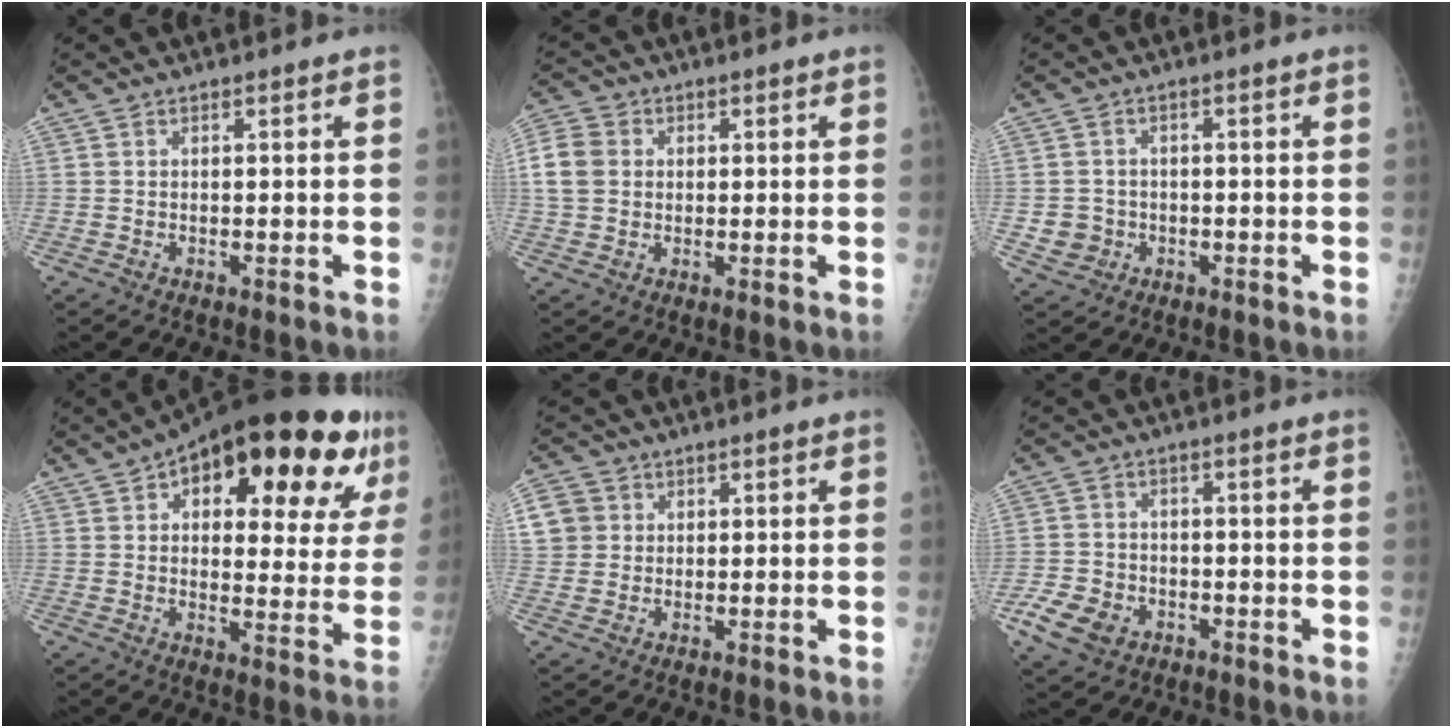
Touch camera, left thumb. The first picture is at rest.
{"total": 21.9, "force": [4.3, 18.9, 10.4], "torque": [-0.329, 0.072, 0.096]}
{"total": 4.0, "force": [-1.0, 3.8, 0.5], "torque": [0.005, 0.006, -0.014]}
{"total": 26.7, "force": [12.8, 11.3, 20.5], "torque": [-0.253, 0.002, 0.177]}
{"total": 8.0, "force": [2.1, 7.4, 2.4], "torque": [-0.049, 0.009, 0.042]}
{"total": 7.5, "force": [-3.7, 5.6, 3.3], "torque": [-0.061, 0.012, -0.059]}